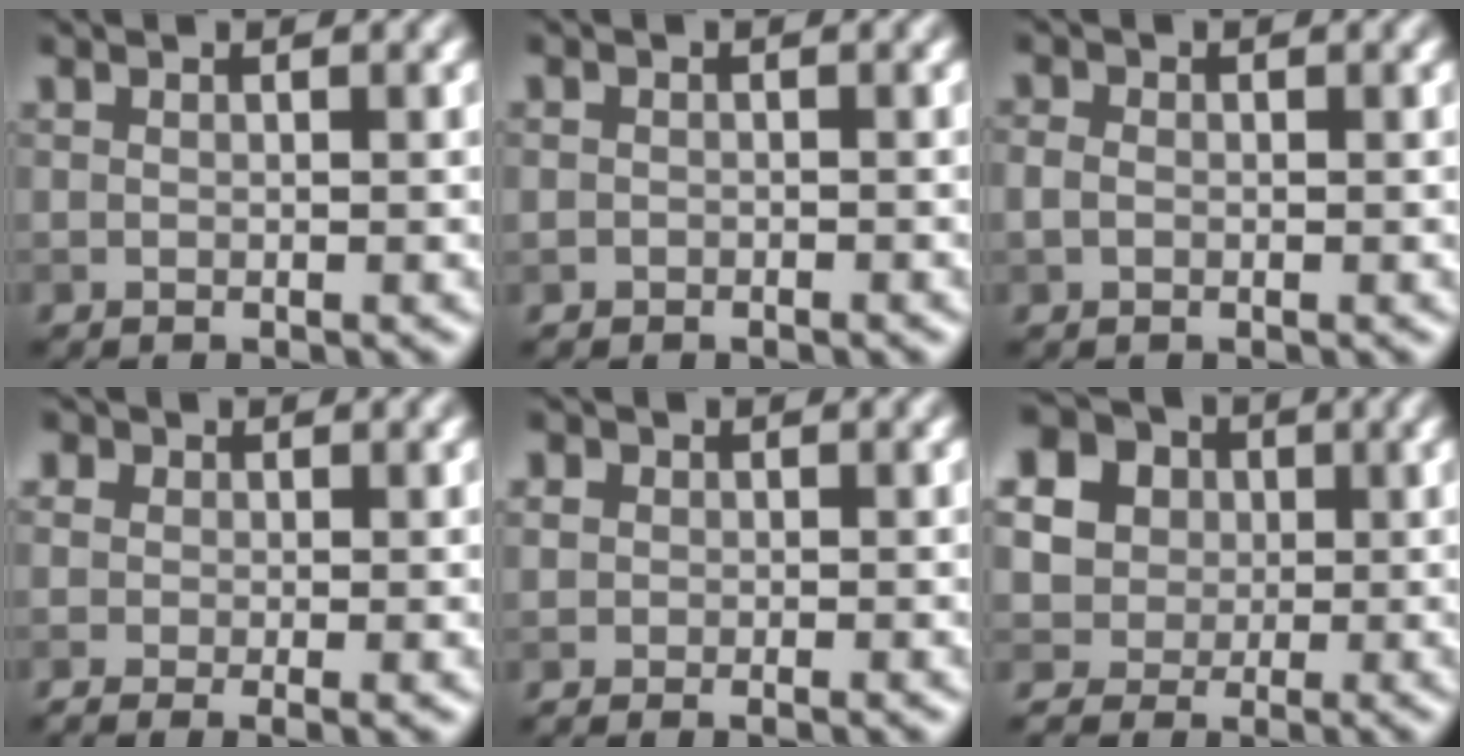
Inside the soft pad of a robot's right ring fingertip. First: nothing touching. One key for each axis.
{"total": 0.8, "fx": -0.6, "fy": 0.6, "fz": -0.2, "tx": 0.010, "ty": 0.003, "tz": -0.010}
{"total": 0.9, "fx": -0.2, "fy": 0.8, "fz": 0.4, "tx": -0.010, "ty": 0.005, "tz": -0.008}
{"total": 4.3, "fx": -0.6, "fy": 3.1, "fz": 2.8, "tx": -0.047, "ty": 0.010, "tz": -0.019}
{"total": 1.9, "fx": -0.6, "fy": 1.6, "fz": 0.8, "tx": 0.000, "ty": 0.006, "tz": -0.018}
{"total": 15.5, "fx": 3.7, "fy": 14.1, "fz": 5.4, "tx": -0.165, "ty": 0.024, "tz": 0.044}